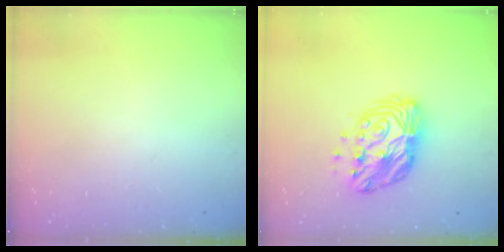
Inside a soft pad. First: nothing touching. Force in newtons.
{"total": 12.7, "press": 12.7, "slide": 0.6}